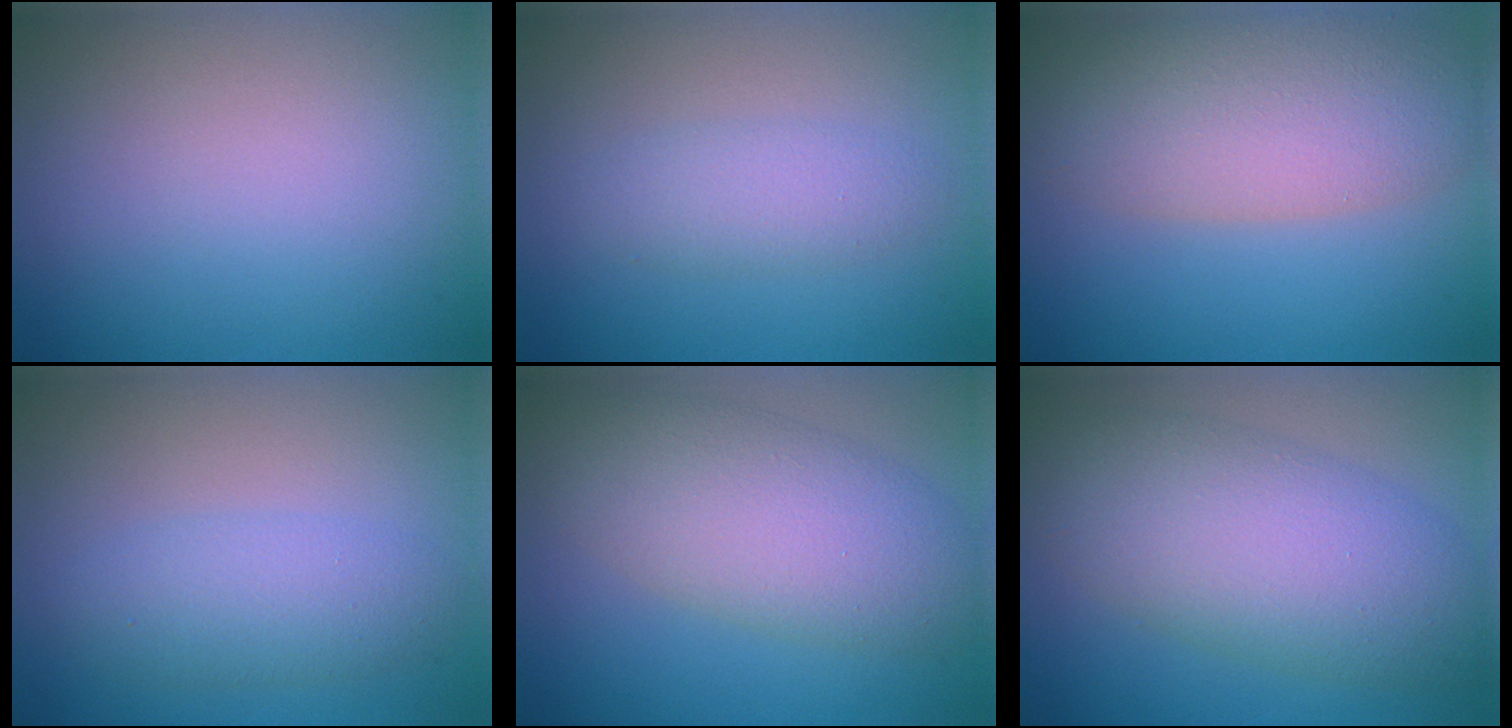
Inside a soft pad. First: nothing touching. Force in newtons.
{"total": 2.3, "press": 2.3, "slide": 0.1}
{"total": 7.5, "press": 7.5, "slide": 0.5}
{"total": 3.2, "press": 3.2, "slide": 0.1}
{"total": 7.0, "press": 7.0, "slide": 0.3}
{"total": 8.6, "press": 8.6, "slide": 0.4}